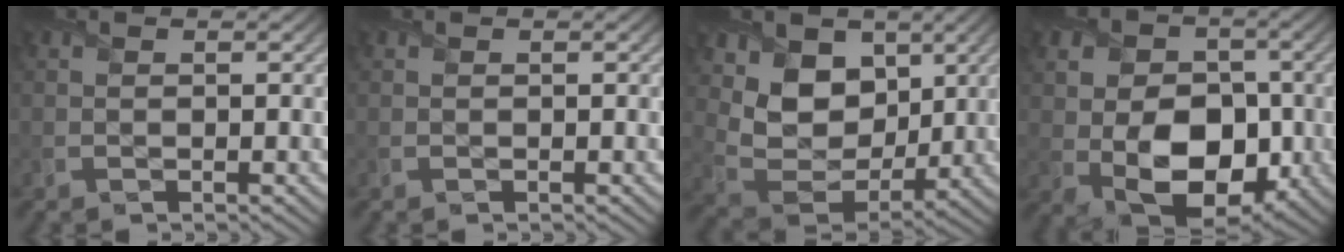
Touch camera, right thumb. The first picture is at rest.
{"total": 0.0}
{"total": 9.5, "force": [4.2, 6.9, 4.9], "torque": [-0.121, -0.016, 0.070]}
{"total": 13.3, "force": [-1.4, 9.6, 9.1], "torque": [-0.151, -0.017, -0.021]}